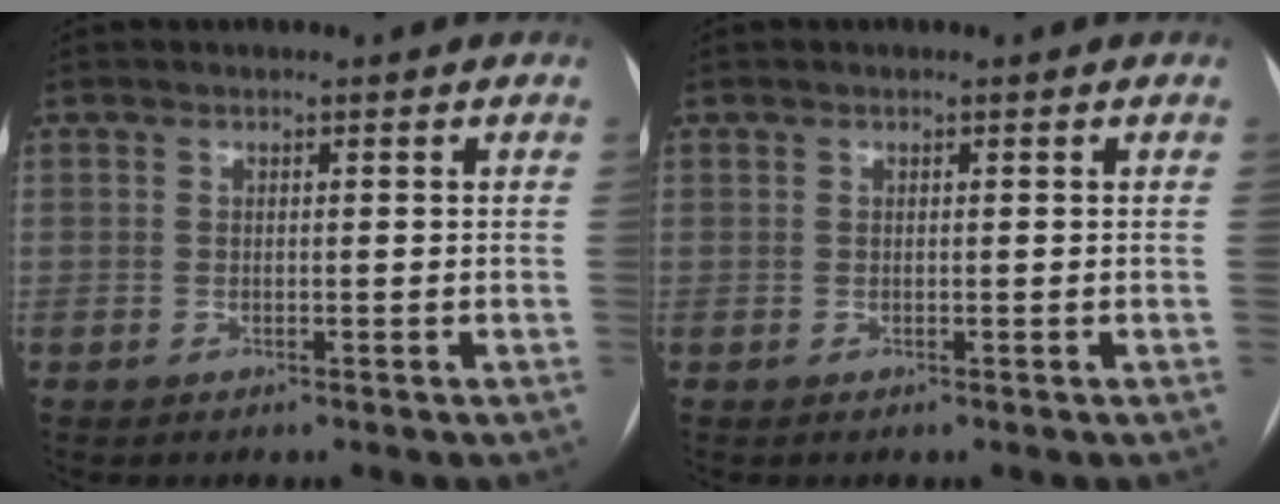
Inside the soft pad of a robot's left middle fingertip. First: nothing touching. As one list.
[{"total": 0.0}]